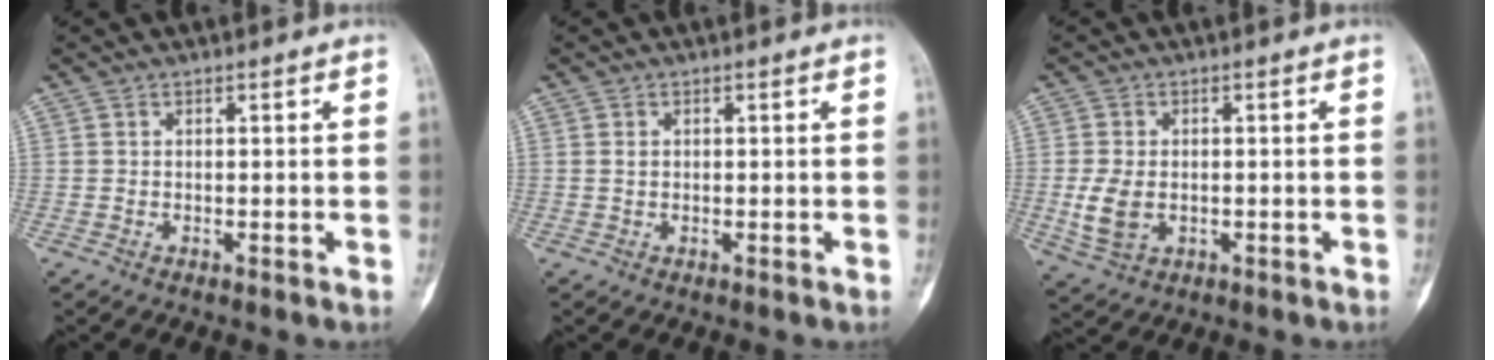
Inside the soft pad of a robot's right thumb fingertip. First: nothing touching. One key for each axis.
{"total": 0.8, "fx": 0.1, "fy": 0.6, "fz": 0.5, "tx": -0.008, "ty": 0.001, "tz": 0.002}
{"total": 5.9, "fx": -0.7, "fy": 4.0, "fz": 4.3, "tx": -0.088, "ty": -0.004, "tz": -0.006}